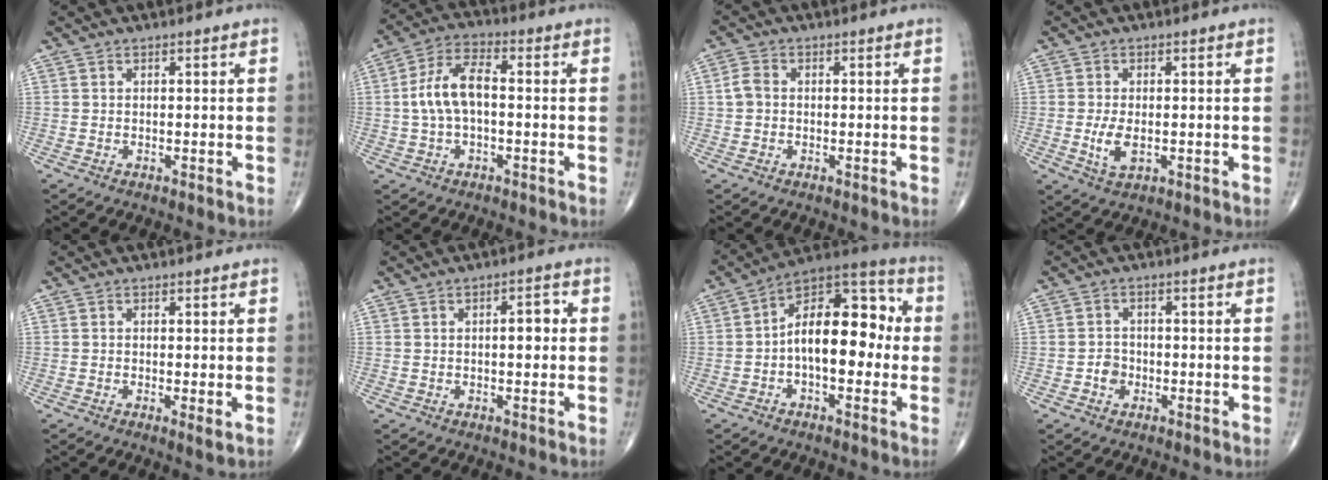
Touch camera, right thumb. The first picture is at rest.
{"total": 9.1, "force": [-0.2, 4.5, 7.9], "torque": [-0.162, 0.029, -0.010]}
{"total": 2.6, "force": [-0.1, 2.1, 1.7], "torque": [-0.033, 0.009, -0.006]}
{"total": 4.4, "force": [-0.8, 2.2, 3.7], "torque": [-0.076, -0.008, -0.011]}
{"total": 1.7, "force": [-0.2, 0.3, 1.7], "torque": [-0.036, -0.009, -0.008]}
{"total": 3.8, "force": [0.3, 1.7, 3.4], "torque": [-0.044, 0.008, 0.001]}
{"total": 16.4, "force": [-0.6, 8.8, 13.8], "torque": [-0.189, 0.046, -0.023]}
{"total": 2.7, "force": [-1.0, 2.2, 1.1], "torque": [-0.006, 0.008, -0.021]}